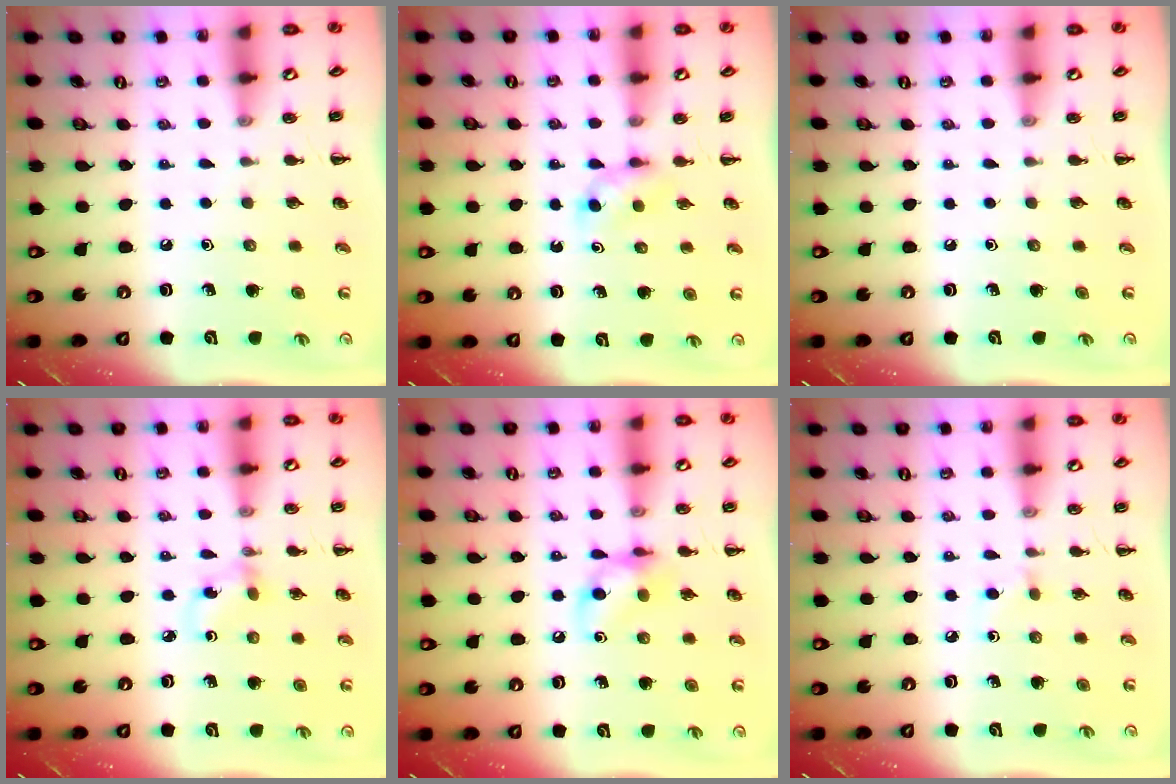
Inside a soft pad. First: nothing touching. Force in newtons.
{"total": 3.0, "press": 2.7, "slide": 1.1}
{"total": 0.0}
{"total": 2.8, "press": 2.6, "slide": 1.0}
{"total": 9.8, "press": 9.7, "slide": 1.3}
{"total": 3.3, "press": 3.1, "slide": 1.4}